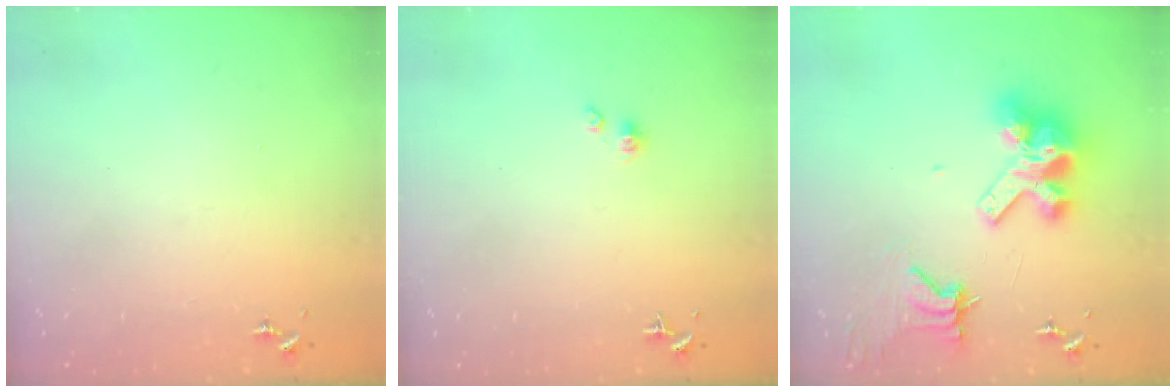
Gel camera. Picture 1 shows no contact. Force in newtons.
{"total": 2.1, "press": 2.1, "slide": 0.2}
{"total": 15.2, "press": 15.0, "slide": 2.0}